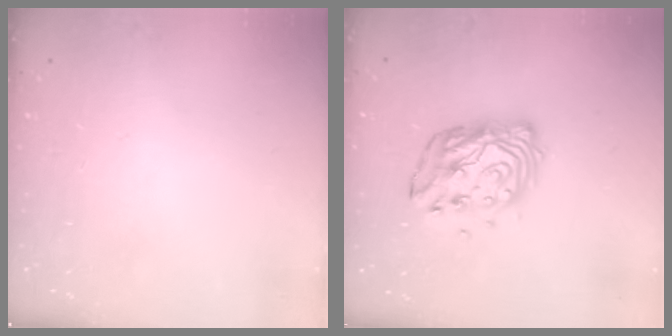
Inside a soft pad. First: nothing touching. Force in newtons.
{"total": 14.1, "press": 14.0, "slide": 1.3}